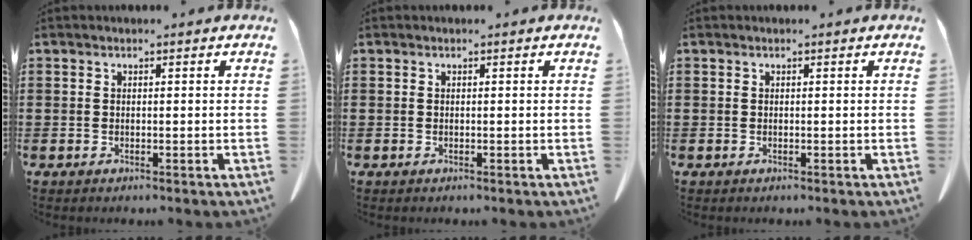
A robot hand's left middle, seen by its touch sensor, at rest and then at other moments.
{"total": 0.0}
{"total": 0.0}